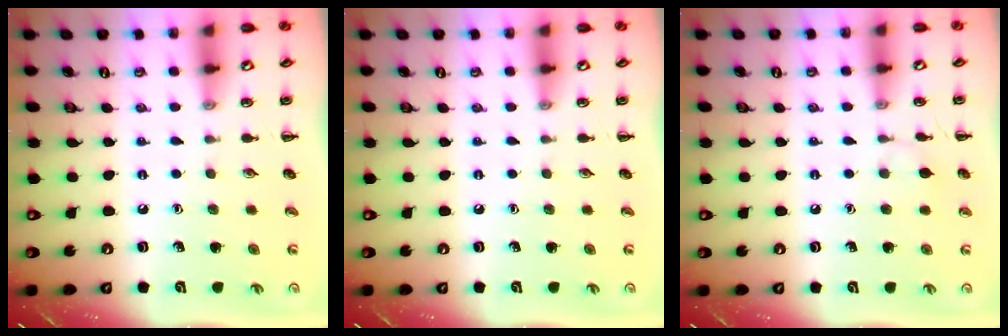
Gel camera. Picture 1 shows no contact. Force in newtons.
{"total": 0.0}
{"total": 5.5, "press": 5.2, "slide": 1.7}